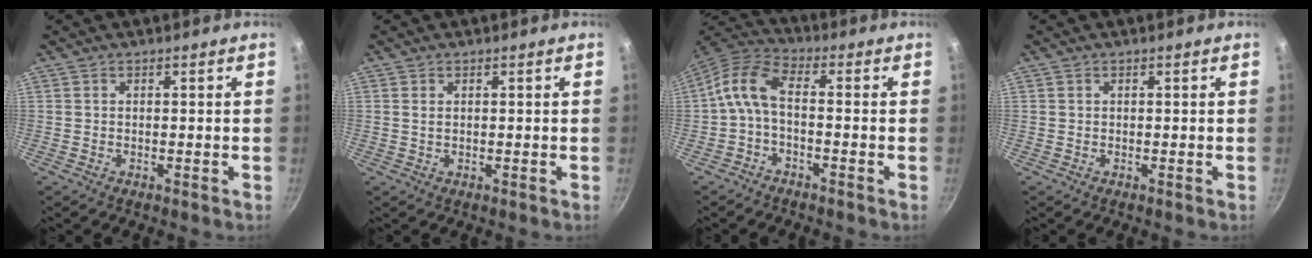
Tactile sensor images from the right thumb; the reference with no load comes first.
{"total": 0.9, "force": [0.2, 0.6, 0.7], "torque": [-0.011, 0.001, 0.004]}
{"total": 7.4, "force": [-1.6, 3.5, 6.3], "torque": [-0.148, 0.036, -0.043]}
{"total": 0.0}